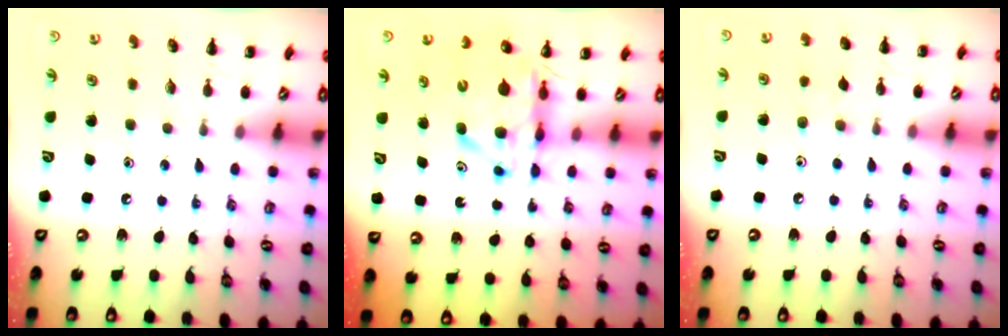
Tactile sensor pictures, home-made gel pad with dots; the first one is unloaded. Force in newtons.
{"total": 11.0, "press": 10.4, "slide": 3.5}
{"total": 5.2, "press": 4.9, "slide": 1.8}